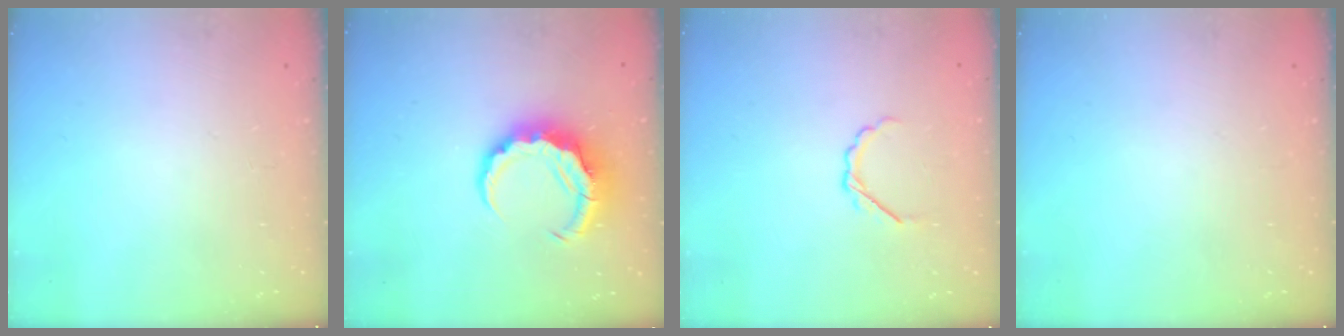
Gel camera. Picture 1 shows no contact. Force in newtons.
{"total": 8.7, "press": 8.6, "slide": 1.4}
{"total": 2.9, "press": 2.7, "slide": 0.9}
{"total": 0.0}